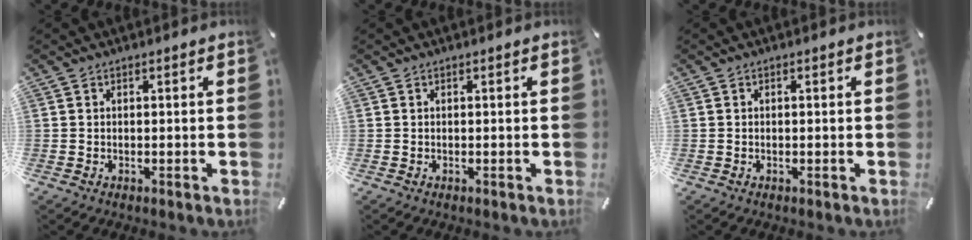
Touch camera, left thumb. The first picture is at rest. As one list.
[{"total": 0.0}, {"total": 0.5, "force": [-0.2, 0.2, 0.4], "torque": [-0.009, -0.001, -0.004]}]